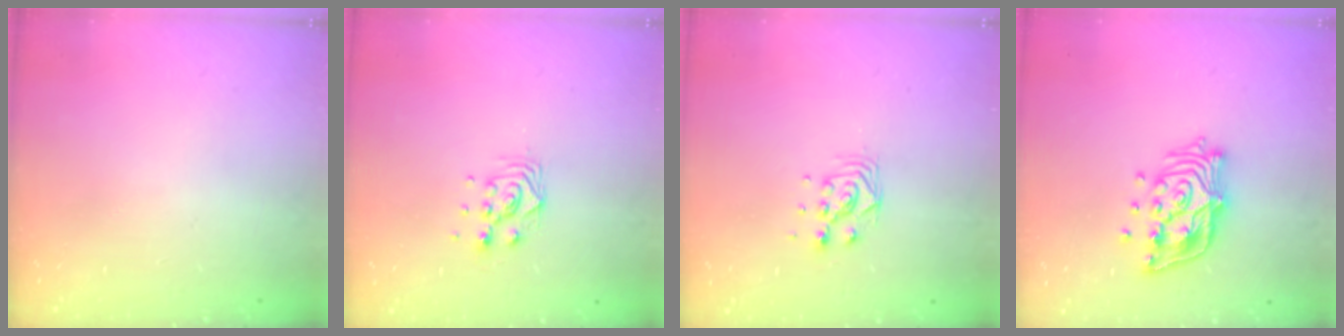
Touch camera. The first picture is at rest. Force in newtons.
{"total": 6.6, "press": 6.6, "slide": 0.4}
{"total": 6.8, "press": 6.8, "slide": 0.4}
{"total": 14.7, "press": 14.6, "slide": 1.4}